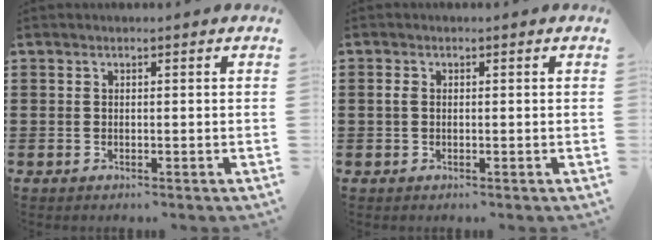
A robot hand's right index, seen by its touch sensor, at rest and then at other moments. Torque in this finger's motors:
{"motor_torque": [-0.13, 0.04, 0.10, 0.03]}